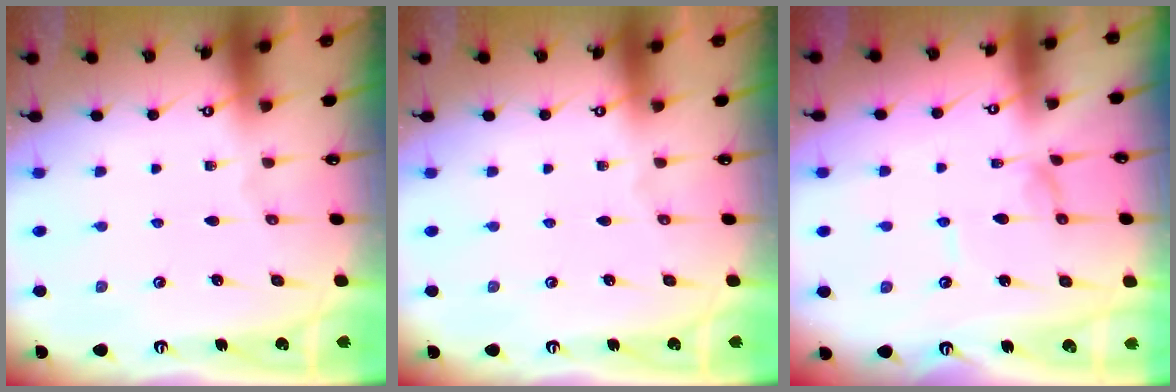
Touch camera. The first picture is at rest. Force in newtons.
{"total": 0.0}
{"total": 0.0}